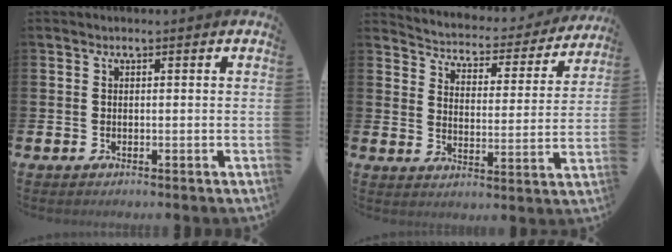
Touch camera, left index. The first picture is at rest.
{"total": 3.9, "force": [3.7, 1.3, 0.4], "torque": [-0.038, -0.035, 0.055]}